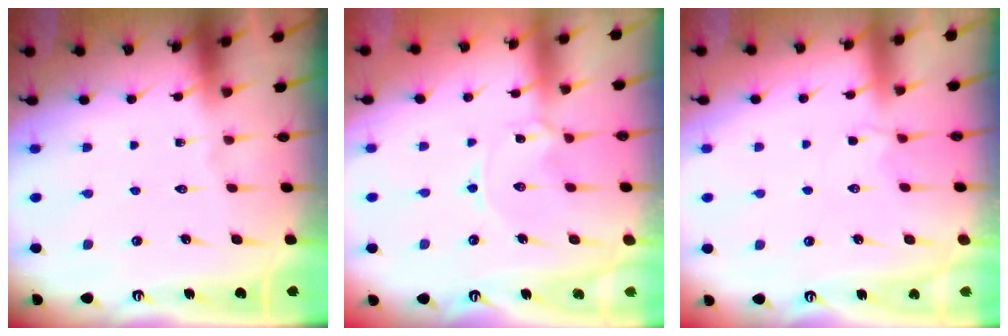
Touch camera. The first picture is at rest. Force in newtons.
{"total": 1.5, "press": 1.5, "slide": 0.0}
{"total": 1.9, "press": 1.5, "slide": 1.1}